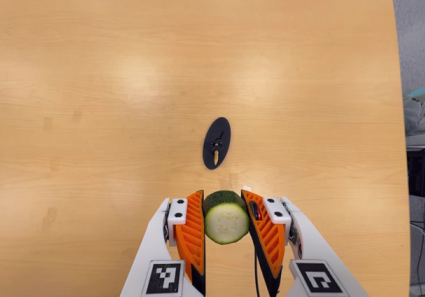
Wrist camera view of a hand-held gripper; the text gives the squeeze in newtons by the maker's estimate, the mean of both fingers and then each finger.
{"total": 10.8, "left": 9.7, "right": 11.9}